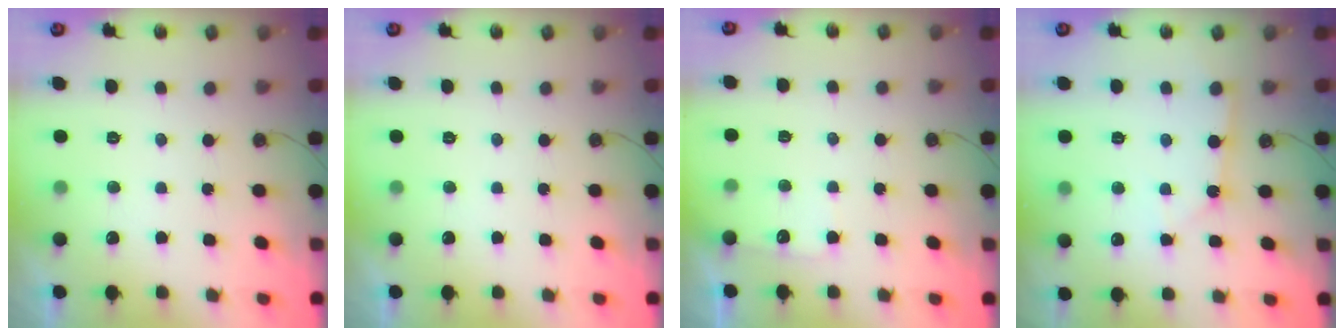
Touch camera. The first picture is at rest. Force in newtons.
{"total": 0.0}
{"total": 5.0, "press": 5.0, "slide": 0.5}
{"total": 2.4, "press": 2.4, "slide": 0.3}